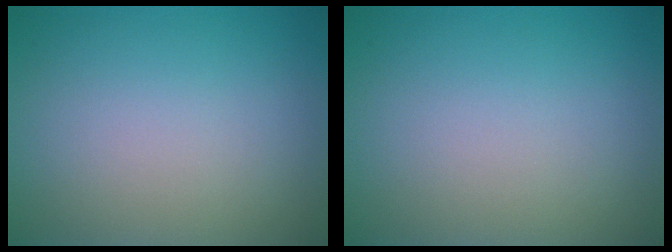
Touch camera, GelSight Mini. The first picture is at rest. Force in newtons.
{"total": 0.0}